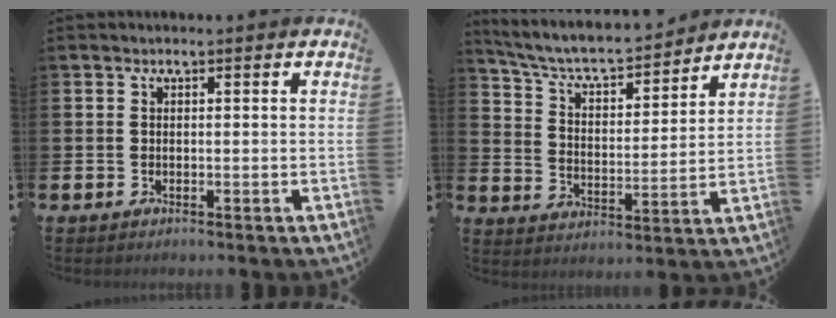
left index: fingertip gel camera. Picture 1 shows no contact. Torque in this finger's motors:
{"motor_torque": [0.01, -0.56, 0.56, 0.19]}